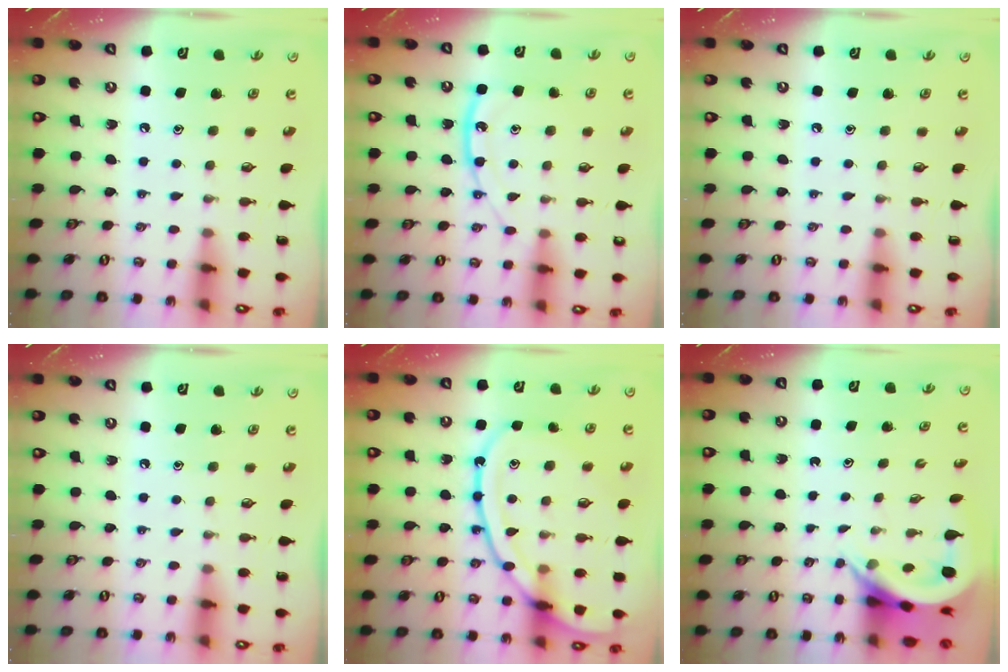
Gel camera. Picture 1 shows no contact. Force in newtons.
{"total": 12.9, "press": 12.9, "slide": 0.9}
{"total": 0.0}
{"total": 0.0}
{"total": 18.3, "press": 18.2, "slide": 1.8}
{"total": 5.7, "press": 5.6, "slide": 0.7}